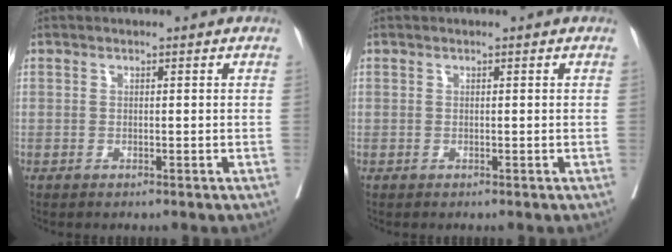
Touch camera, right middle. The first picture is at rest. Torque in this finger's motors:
{"motor_torque": [0.05, -0.53, 0.00, 0.00]}